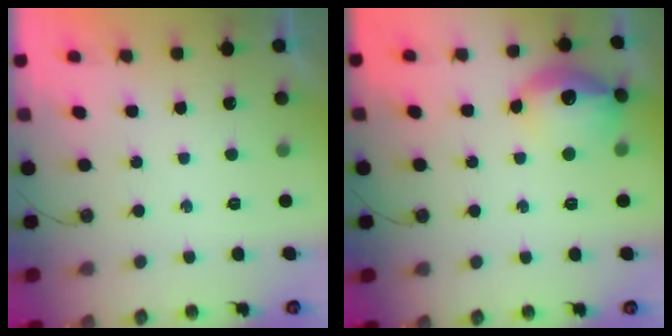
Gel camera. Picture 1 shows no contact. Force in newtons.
{"total": 14.7, "press": 14.6, "slide": 1.1}